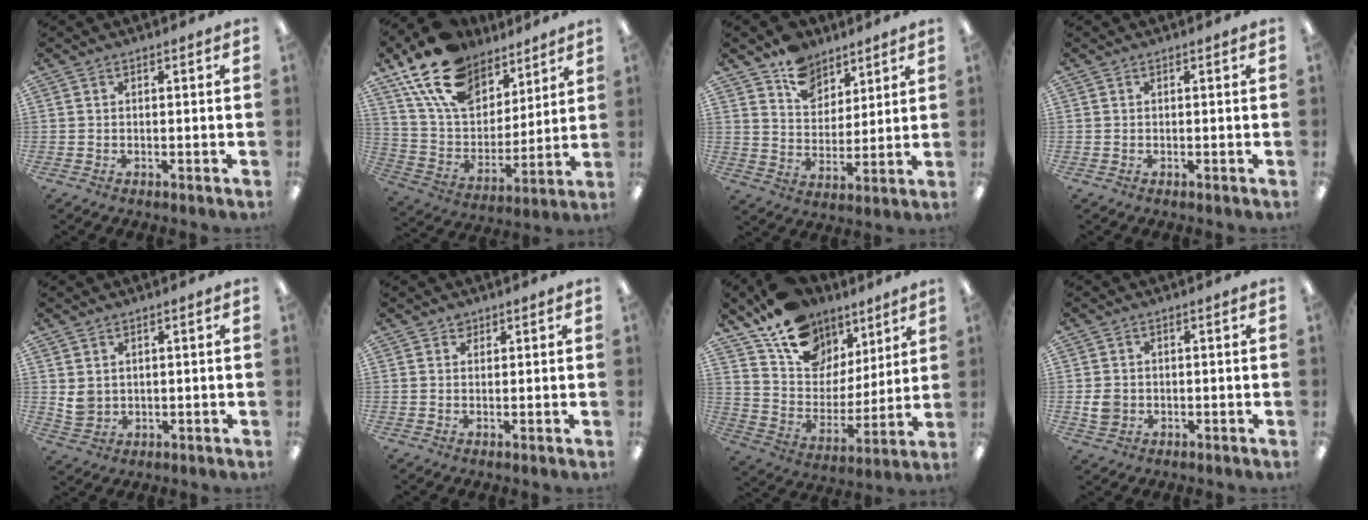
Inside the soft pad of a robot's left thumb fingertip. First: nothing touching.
{"total": 19.3, "force": [13.4, 11.1, 8.4], "torque": [-0.168, -0.067, 0.246]}
{"total": 10.8, "force": [8.1, 6.7, 2.4], "torque": [-0.044, -0.052, 0.154]}
{"total": 0.0}
{"total": 3.7, "force": [1.7, 3.0, 1.4], "torque": [-0.022, 0.000, 0.033]}
{"total": 1.8, "force": [1.3, 1.1, 0.3], "torque": [0.001, -0.003, 0.024]}
{"total": 16.5, "force": [11.5, 10.4, 5.7], "torque": [-0.119, -0.074, 0.216]}
{"total": 3.8, "force": [-0.1, 3.3, 1.8], "torque": [-0.014, 0.000, -0.002]}